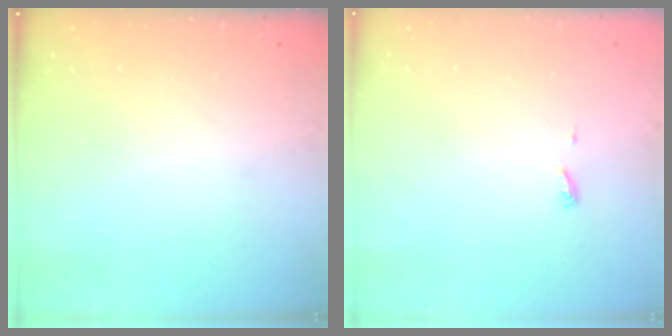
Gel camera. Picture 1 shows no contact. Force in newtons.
{"total": 3.9, "press": 3.9, "slide": 0.6}